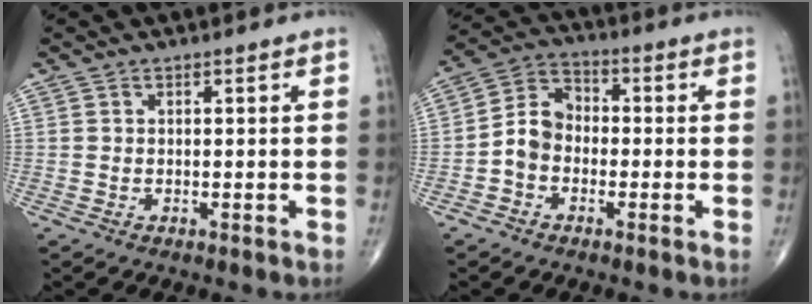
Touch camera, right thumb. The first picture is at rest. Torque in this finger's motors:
{"motor_torque": [0.29, 0.30, -0.05, -0.03, 0.04]}